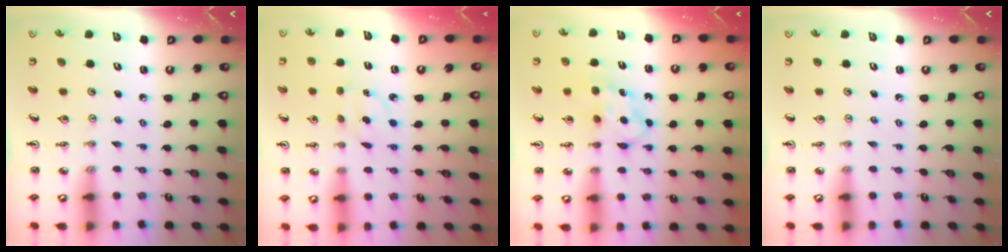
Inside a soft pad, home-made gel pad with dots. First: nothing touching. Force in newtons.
{"total": 3.7, "press": 3.7, "slide": 0.5}
{"total": 5.9, "press": 5.9, "slide": 0.1}
{"total": 0.0}